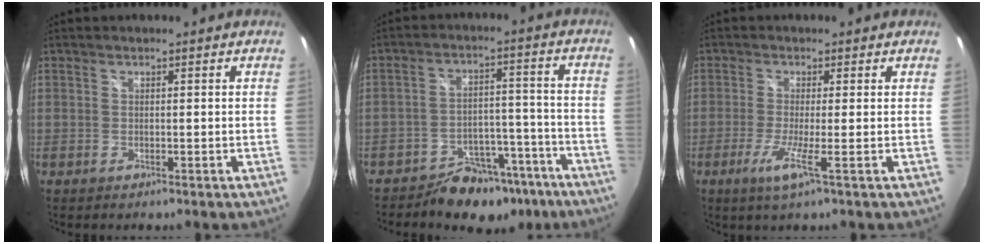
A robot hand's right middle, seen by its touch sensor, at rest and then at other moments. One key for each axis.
{"total": 11.9, "fx": -9.4, "fy": 6.3, "fz": 3.7, "tx": -0.055, "ty": 0.031, "tz": -0.119}
{"total": 4.4, "fx": -1.7, "fy": -1.0, "fz": 3.9, "tx": -0.097, "ty": -0.013, "tz": -0.038}